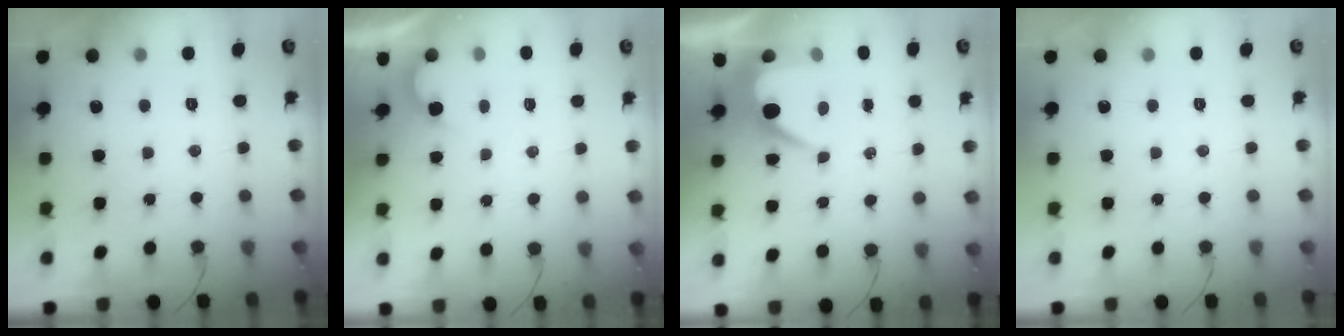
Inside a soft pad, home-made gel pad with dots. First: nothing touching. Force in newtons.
{"total": 2.3, "press": 2.3, "slide": 0.1}
{"total": 7.0, "press": 7.0, "slide": 0.4}
{"total": 0.0}